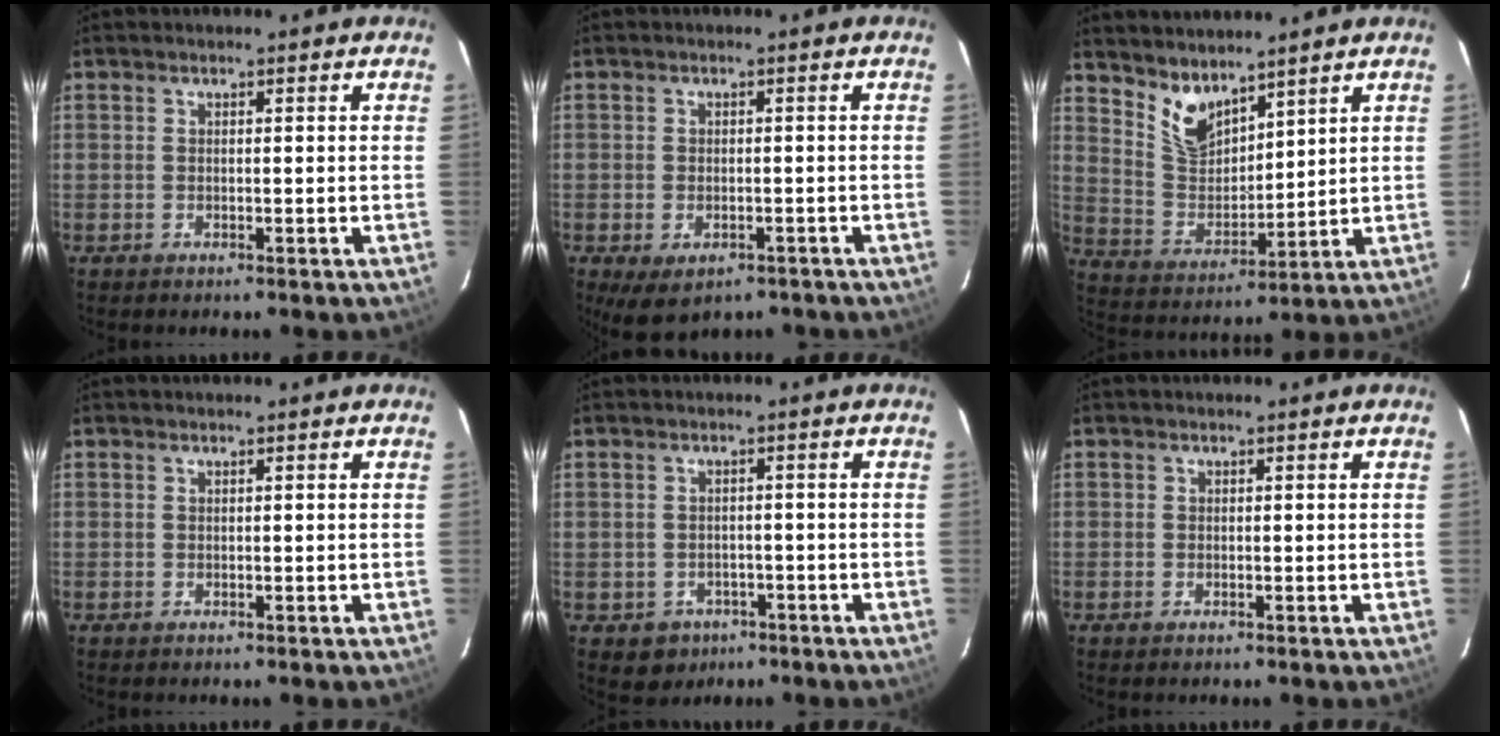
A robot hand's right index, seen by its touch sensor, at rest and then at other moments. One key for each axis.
{"total": 6.5, "fx": -3.7, "fy": 3.7, "fz": 3.8, "tx": -0.066, "ty": -0.017, "tz": -0.044}
{"total": 8.5, "fx": 6.7, "fy": 3.6, "fz": 3.8, "tx": -0.071, "ty": -0.002, "tz": 0.139}
{"total": 0.0}
{"total": 4.6, "fx": -1.9, "fy": 4.1, "fz": 0.7, "tx": -0.022, "ty": 0.012, "tz": -0.018}
{"total": 0.0}